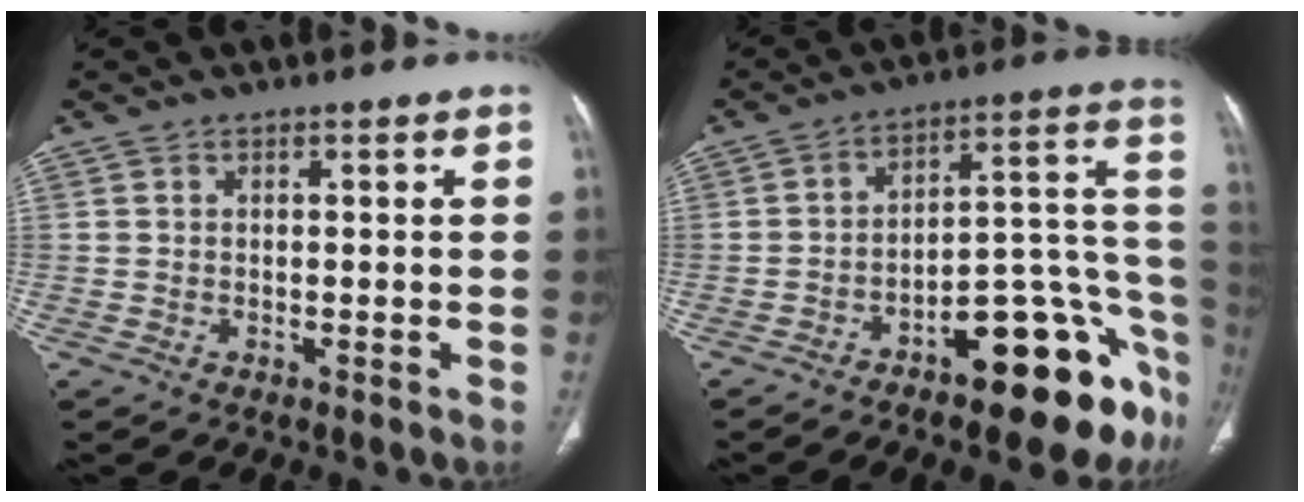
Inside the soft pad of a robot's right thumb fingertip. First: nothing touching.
{"total": 20.4, "force": [-10.8, 7.3, 15.7], "torque": [-0.120, 0.098, -0.148]}